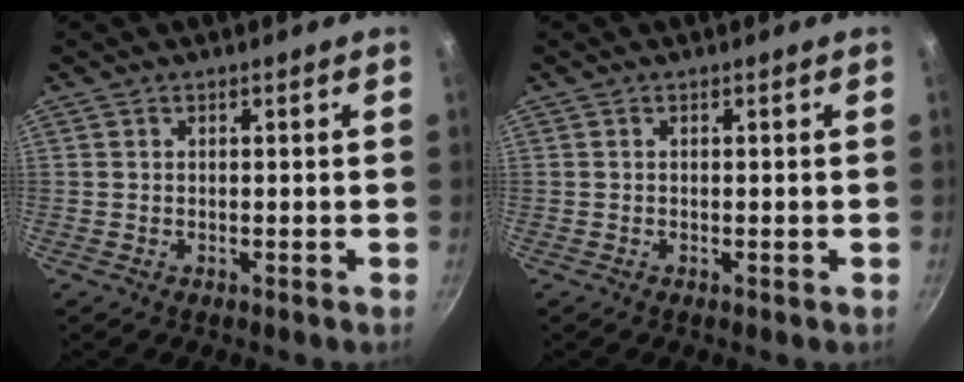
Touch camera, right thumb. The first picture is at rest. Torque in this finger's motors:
{"motor_torque": [1.26, 0.86, 0.20, -0.32, 0.03]}